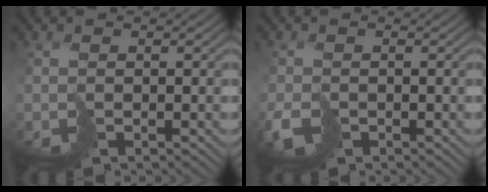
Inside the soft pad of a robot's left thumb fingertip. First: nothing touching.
{"total": 2.3, "force": [-1.3, 1.7, 1.0], "torque": [-0.028, -0.010, -0.026]}